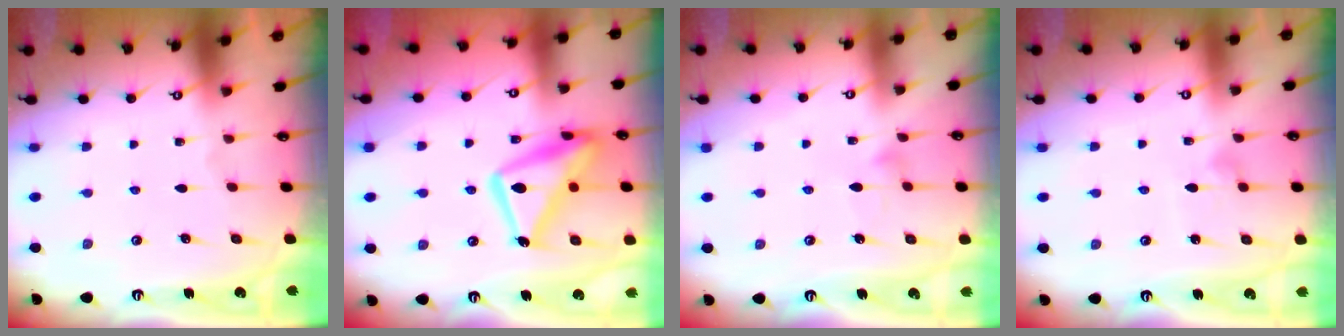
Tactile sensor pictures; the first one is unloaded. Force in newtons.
{"total": 16.3, "press": 16.2, "slide": 1.5}
{"total": 4.5, "press": 4.5, "slide": 0.3}
{"total": 7.7, "press": 7.7, "slide": 0.4}